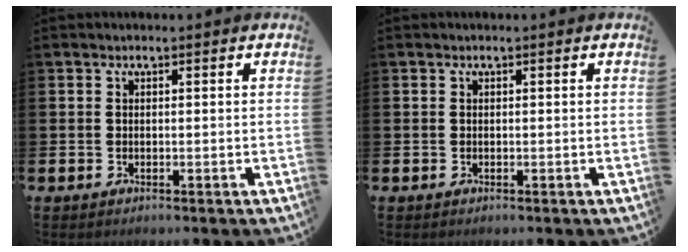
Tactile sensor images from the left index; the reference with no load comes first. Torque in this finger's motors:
{"motor_torque": [0.00, 0.00, 0.00, 0.00]}